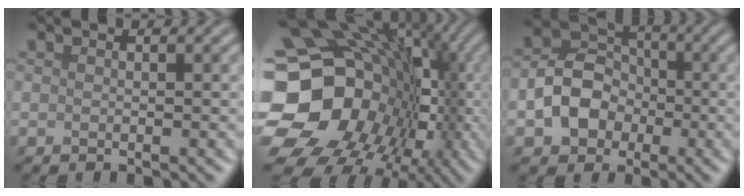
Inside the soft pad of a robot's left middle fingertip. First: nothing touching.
{"total": 19.1, "force": [-2.2, 15.9, 10.4], "torque": [-0.180, -0.006, -0.031]}
{"total": 5.3, "force": [-1.5, 4.3, 2.8], "torque": [-0.044, 0.006, -0.034]}